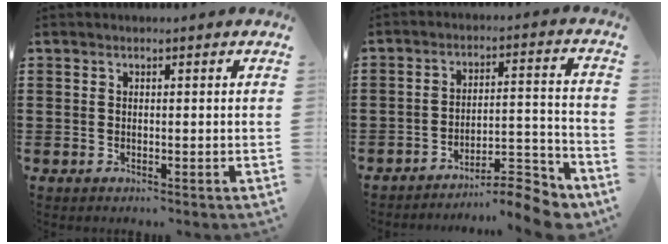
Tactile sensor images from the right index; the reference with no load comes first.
{"total": 8.2, "force": [-7.6, 0.9, 2.9], "torque": [-0.035, 0.014, -0.145]}